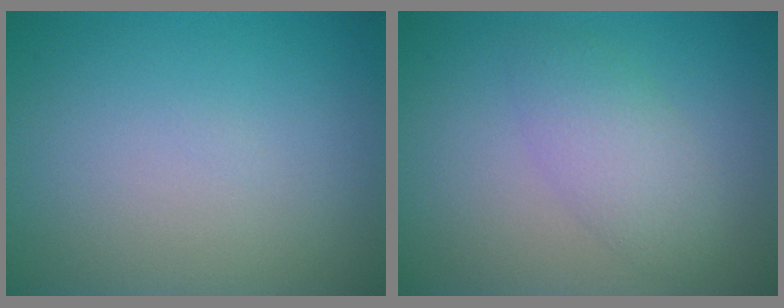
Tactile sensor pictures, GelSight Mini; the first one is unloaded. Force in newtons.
{"total": 2.9, "press": 2.9, "slide": 0.1}